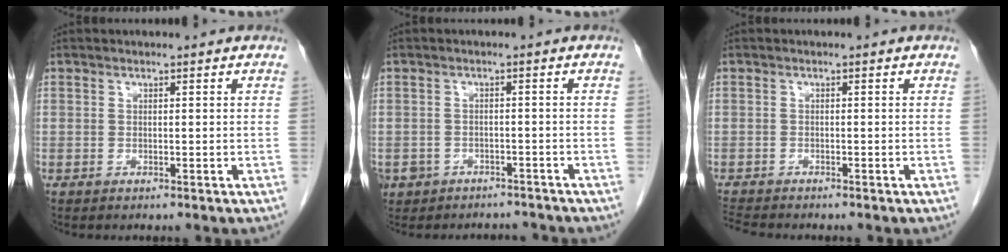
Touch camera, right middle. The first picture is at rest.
{"total": 7.9, "force": [-6.1, 4.9, 1.5], "torque": [-0.035, 0.010, -0.077]}
{"total": 2.7, "force": [-2.7, -0.1, 0.5], "torque": [-0.017, -0.016, -0.049]}